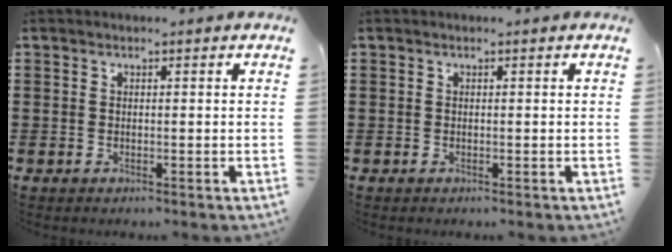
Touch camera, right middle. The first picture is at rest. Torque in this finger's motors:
{"motor_torque": [-0.74, 0.62, -0.02, -0.01]}